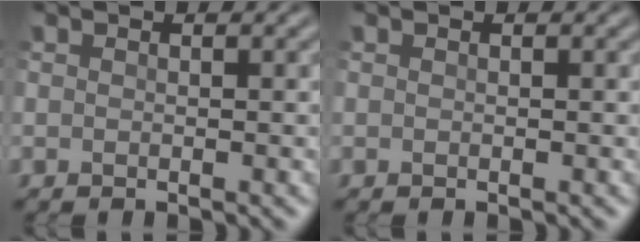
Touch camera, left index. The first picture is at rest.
{"total": 0.0}